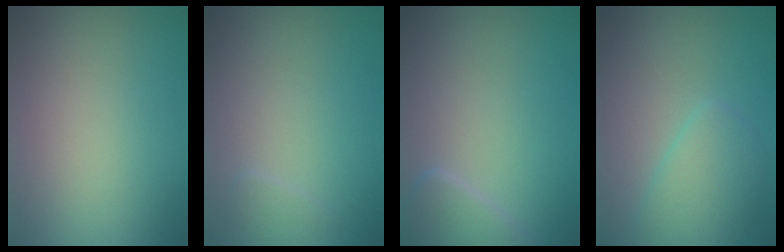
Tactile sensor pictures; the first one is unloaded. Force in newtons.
{"total": 0.8, "press": 0.8, "slide": 0.1}
{"total": 2.2, "press": 2.1, "slide": 0.2}
{"total": 2.7, "press": 2.7, "slide": 0.1}